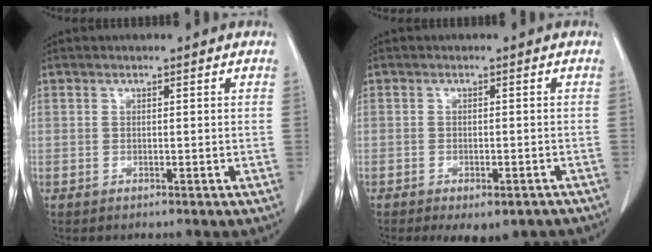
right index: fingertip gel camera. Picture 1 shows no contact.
{"total": 5.7, "force": [-4.2, 2.3, 3.1], "torque": [-0.030, 0.000, -0.053]}